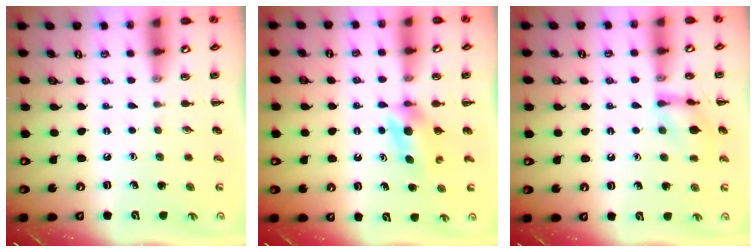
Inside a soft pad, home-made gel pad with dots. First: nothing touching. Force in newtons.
{"total": 3.9, "press": 3.7, "slide": 0.9}
{"total": 10.0, "press": 10.0, "slide": 0.8}